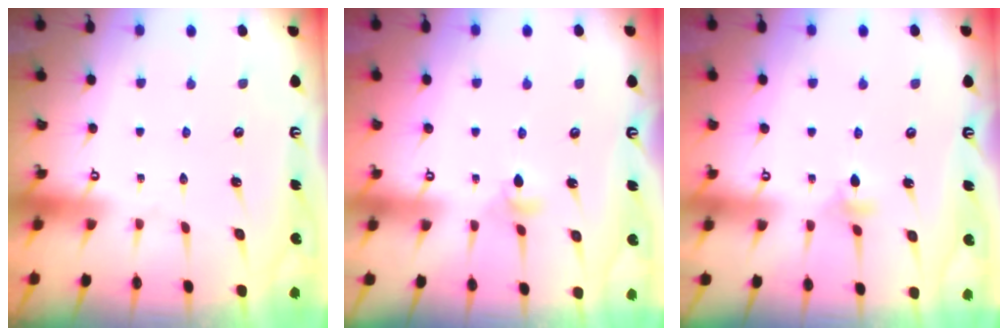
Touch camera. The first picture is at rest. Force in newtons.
{"total": 4.1, "press": 4.0, "slide": 0.9}
{"total": 3.6, "press": 3.5, "slide": 1.0}